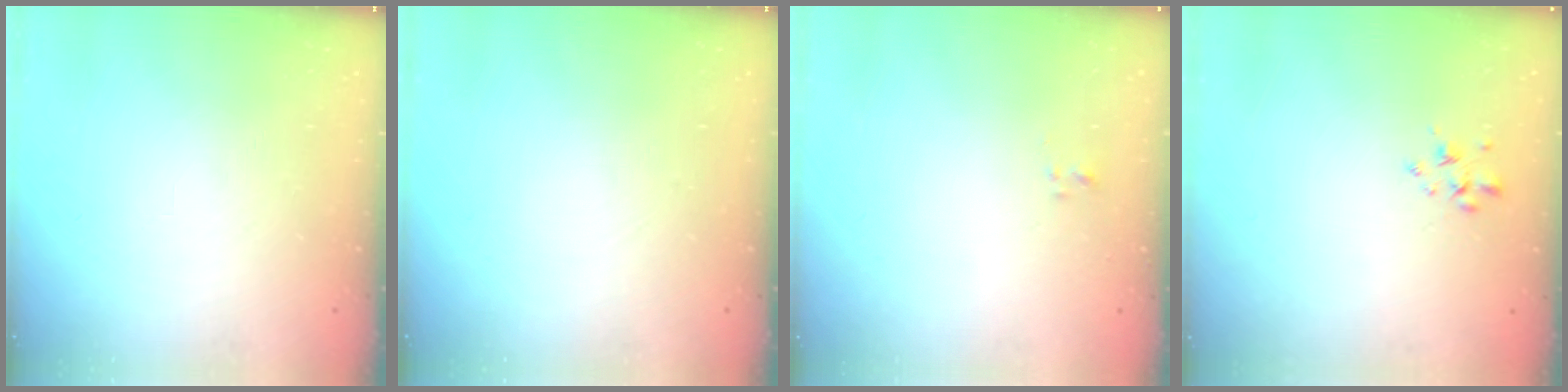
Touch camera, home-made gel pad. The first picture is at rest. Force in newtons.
{"total": 0.0}
{"total": 1.8, "press": 1.7, "slide": 0.3}
{"total": 2.6, "press": 2.5, "slide": 0.7}